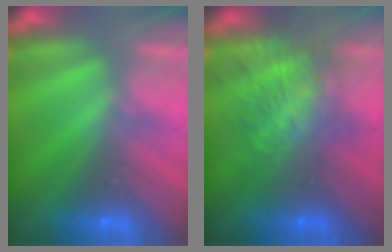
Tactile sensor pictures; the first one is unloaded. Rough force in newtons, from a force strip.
{"total": 9.6}